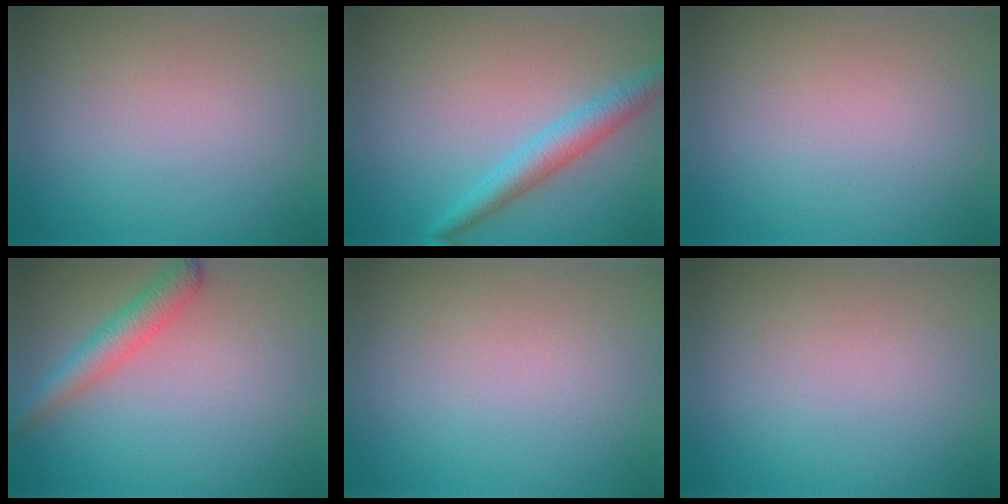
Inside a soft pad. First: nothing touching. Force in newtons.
{"total": 3.2, "press": 3.2, "slide": 0.0}
{"total": 0.0}
{"total": 3.3, "press": 3.3, "slide": 0.1}
{"total": 0.0}
{"total": 0.0}